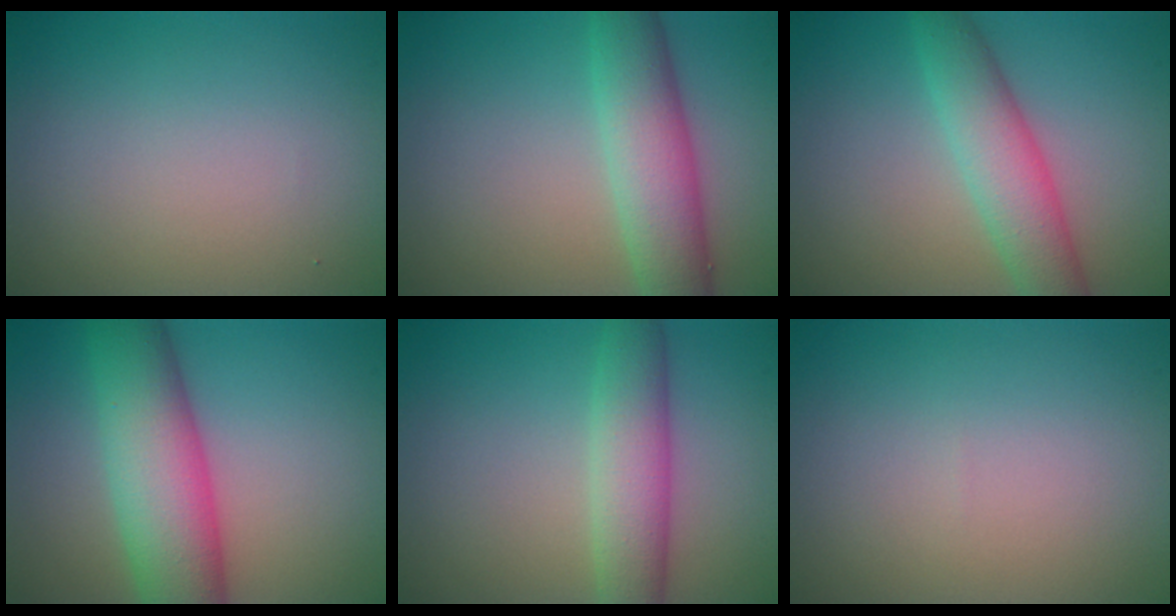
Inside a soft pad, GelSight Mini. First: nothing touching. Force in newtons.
{"total": 6.1, "press": 6.1, "slide": 0.3}
{"total": 5.1, "press": 5.1, "slide": 0.2}
{"total": 9.3, "press": 9.3, "slide": 0.1}
{"total": 4.8, "press": 4.8, "slide": 0.1}
{"total": 0.0}